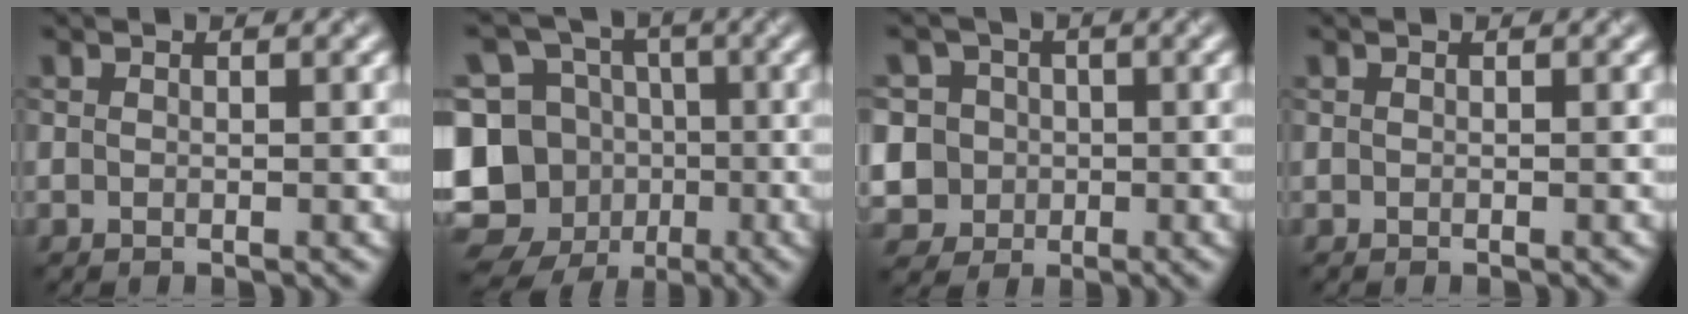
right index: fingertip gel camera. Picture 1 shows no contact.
{"total": 12.9, "force": [-5.1, 11.1, 4.2], "torque": [-0.099, -0.012, -0.074]}
{"total": 7.7, "force": [0.0, 7.3, 2.6], "torque": [-0.051, 0.020, -0.032]}
{"total": 0.0}